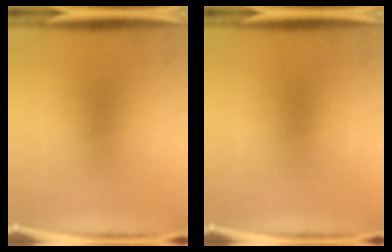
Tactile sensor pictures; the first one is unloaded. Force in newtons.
{"total": 0.0}